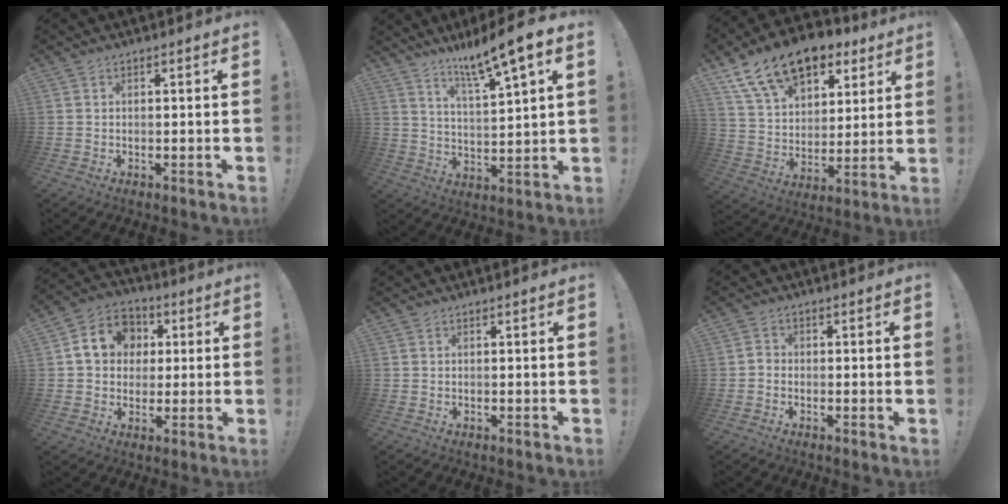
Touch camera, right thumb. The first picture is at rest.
{"total": 11.2, "force": [8.3, 0.0, 7.6], "torque": [-0.129, -0.053, 0.129]}
{"total": 17.9, "force": [11.3, 10.5, 9.1], "torque": [-0.155, -0.068, 0.210]}
{"total": 14.0, "force": [3.7, 11.6, 7.1], "torque": [-0.105, 0.008, 0.078]}
{"total": 0.0}
{"total": 1.1, "force": [-0.5, 0.7, 0.7], "torque": [-0.013, 0.005, -0.009]}